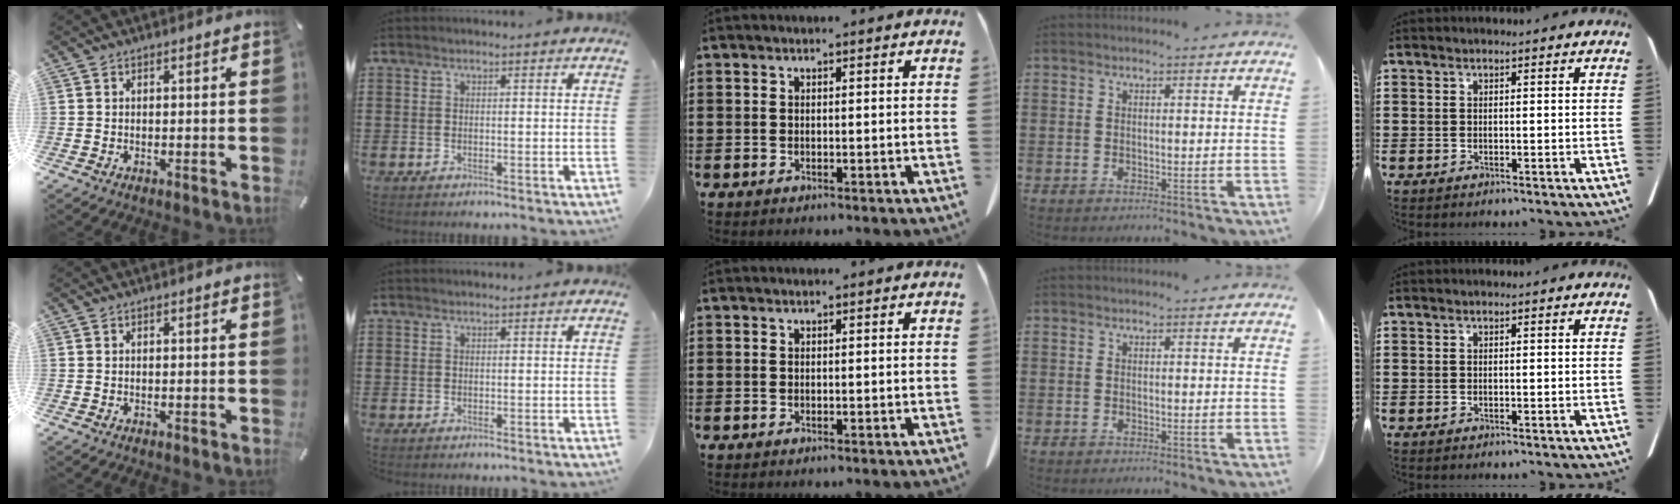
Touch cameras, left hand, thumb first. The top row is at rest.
{}